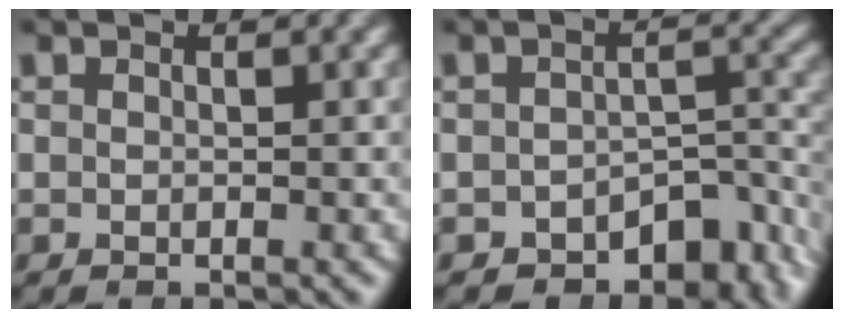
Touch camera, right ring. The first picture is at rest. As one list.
[{"total": 8.1, "force": [-5.5, 4.5, 3.8], "torque": [-0.029, -0.018, -0.079]}]